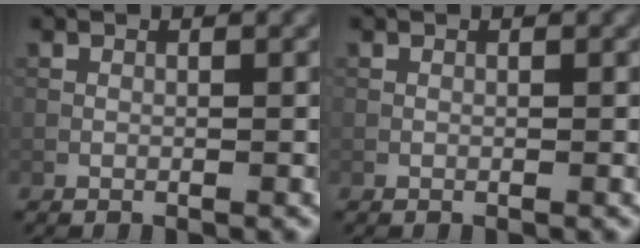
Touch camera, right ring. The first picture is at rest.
{"total": 0.0}